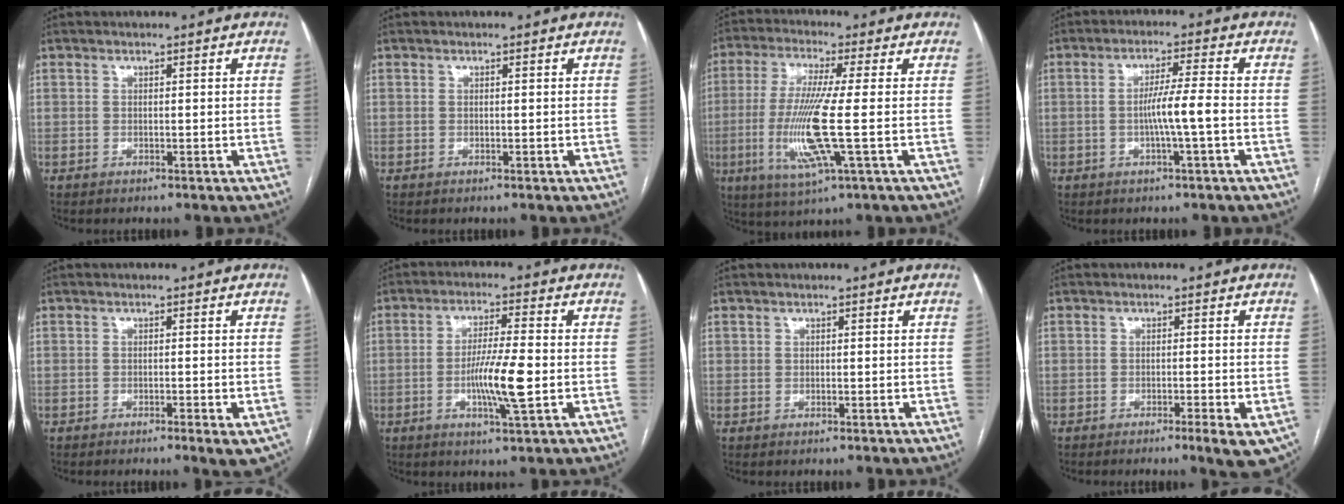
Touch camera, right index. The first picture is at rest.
{"total": 0.0}
{"total": 12.0, "force": [-2.1, -0.4, 11.8], "torque": [-0.254, -0.018, -0.047]}
{"total": 5.4, "force": [-1.2, -0.7, 5.2], "torque": [-0.091, 0.005, -0.022]}
{"total": 3.5, "force": [-2.0, 0.6, 2.8], "torque": [-0.028, -0.004, -0.026]}
{"total": 8.2, "force": [-1.7, 0.2, 8.1], "torque": [-0.148, -0.007, -0.032]}
{"total": 0.0}
{"total": 5.6, "force": [-3.4, 0.7, 4.4], "torque": [-0.041, -0.007, -0.045]}